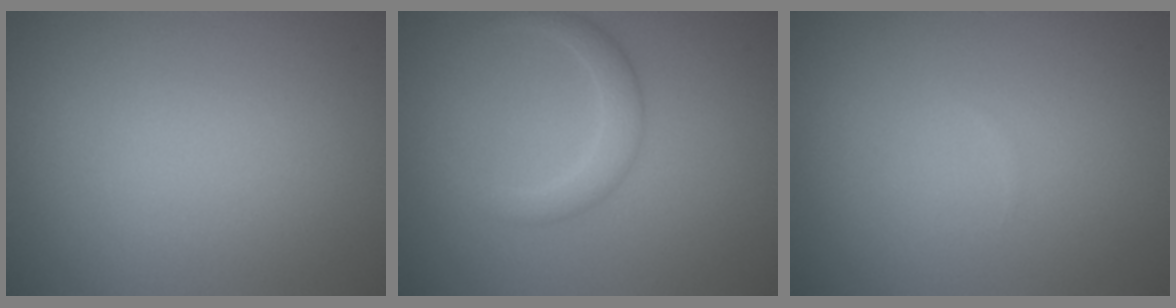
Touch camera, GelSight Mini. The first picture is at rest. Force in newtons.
{"total": 2.2, "press": 2.2, "slide": 0.1}
{"total": 0.0}